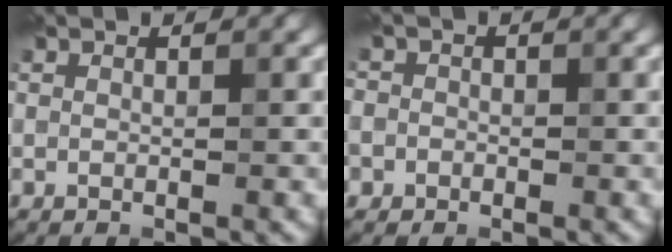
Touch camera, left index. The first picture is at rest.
{"total": 2.7, "force": [-0.8, 2.6, 0.6], "torque": [0.009, 0.010, -0.038]}